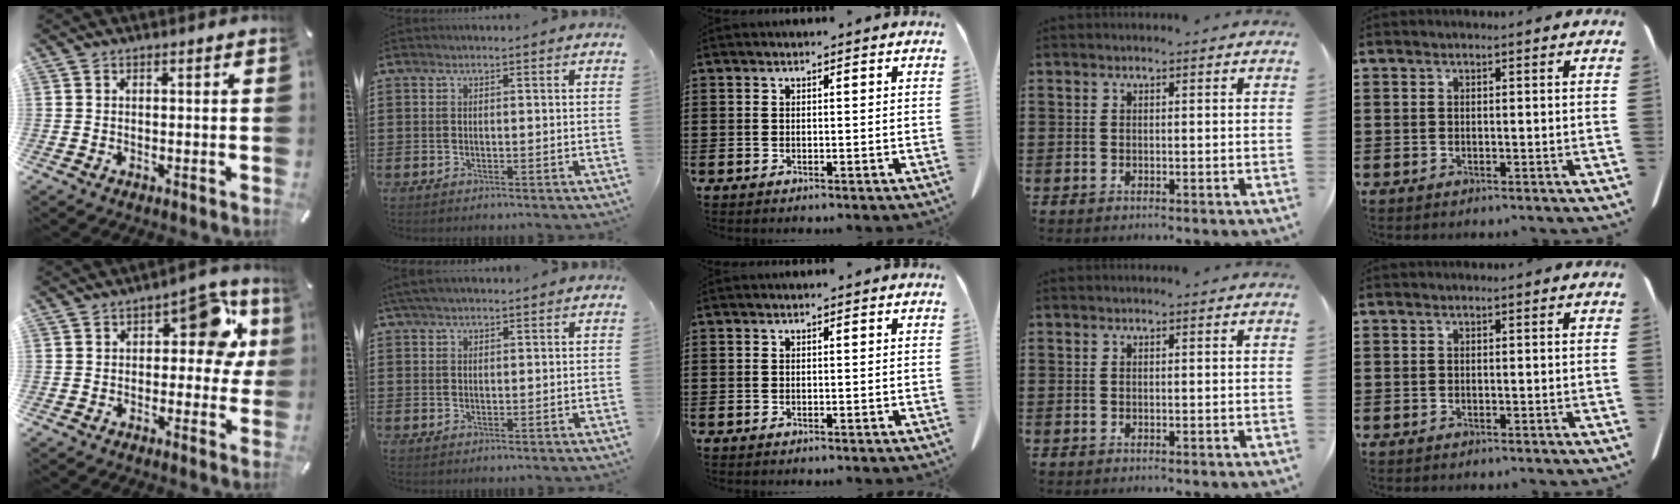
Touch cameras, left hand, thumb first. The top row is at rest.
{"thumb": {"total": 13.4, "force": [3.7, 7.4, 10.5], "torque": [-0.119, -0.013, 0.058]}, "index": {"total": 2.3, "force": [1.8, 0.6, 1.3], "torque": [-0.028, 0.004, 0.034]}}